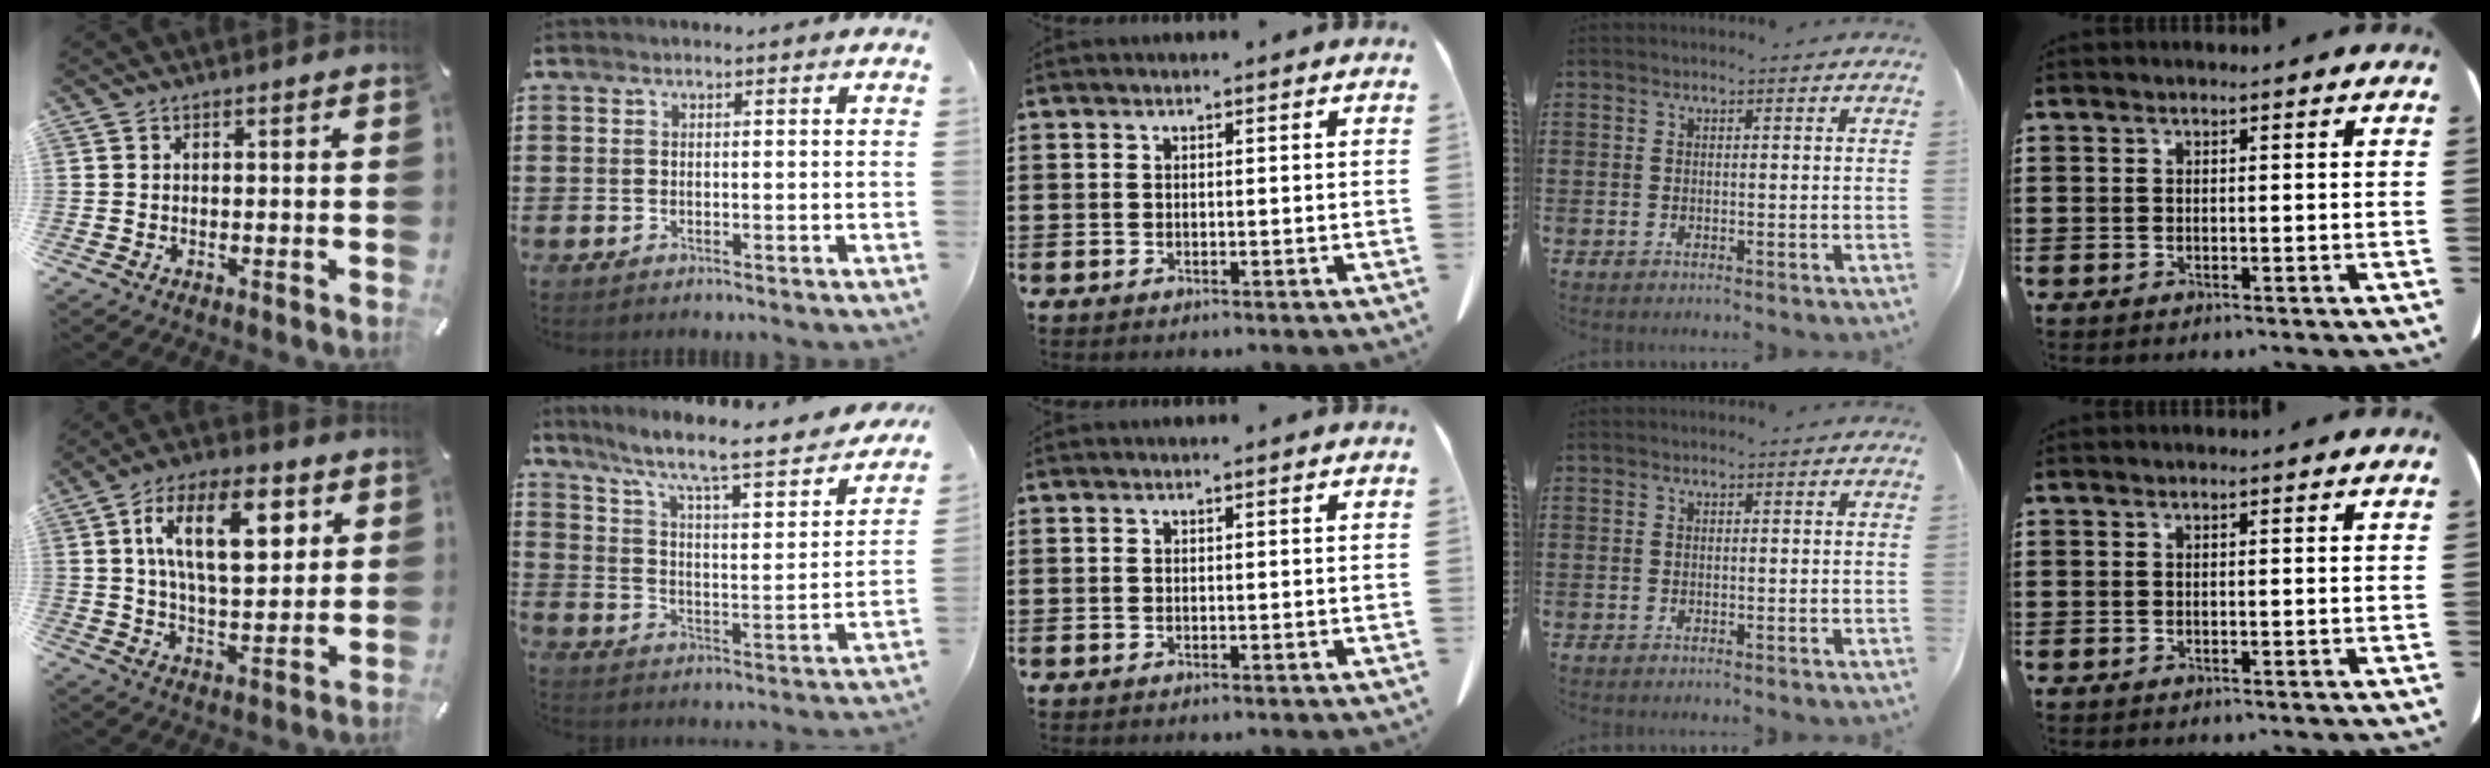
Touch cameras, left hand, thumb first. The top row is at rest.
{"thumb": {"total": 16.4, "force": [5.6, 8.3, 13.0], "torque": [-0.222, -0.003, 0.090]}, "index": {"total": 7.6, "force": [6.3, 0.2, 4.3], "torque": [-0.102, -0.058, 0.095]}}